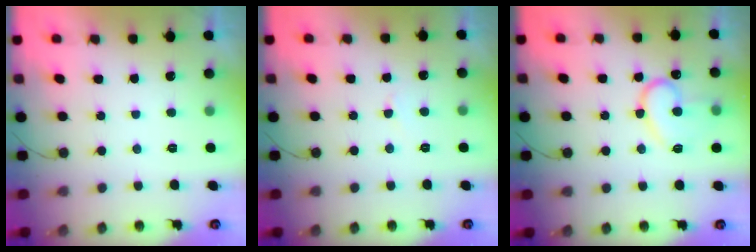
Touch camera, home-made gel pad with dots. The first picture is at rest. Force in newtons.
{"total": 3.0, "press": 3.0, "slide": 0.4}
{"total": 14.1, "press": 14.0, "slide": 1.3}